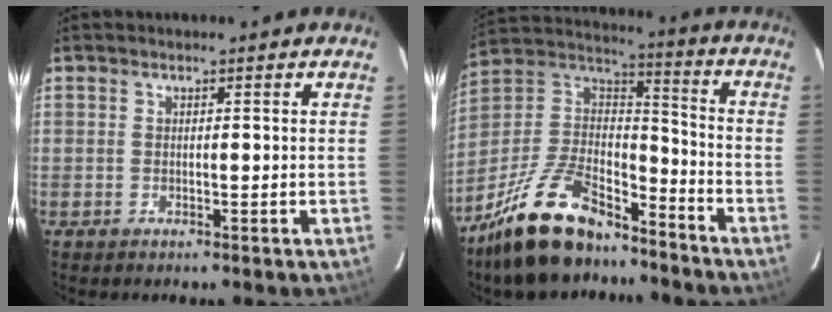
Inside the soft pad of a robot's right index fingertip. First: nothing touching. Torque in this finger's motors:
{"motor_torque": [1.05, -1.09, 0.73, 0.15]}